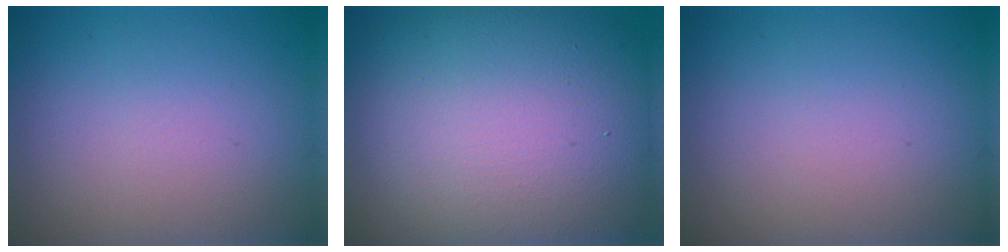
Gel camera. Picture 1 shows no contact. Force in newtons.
{"total": 17.3, "press": 17.3, "slide": 1.4}
{"total": 0.0}